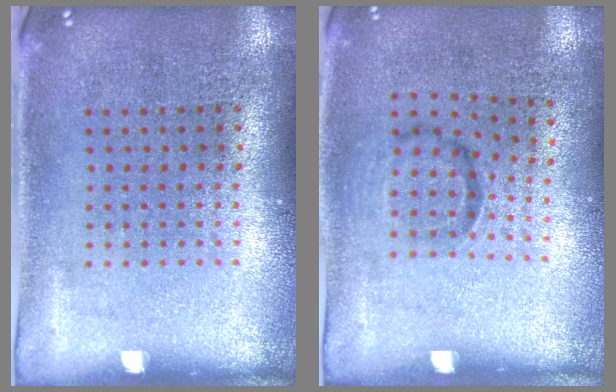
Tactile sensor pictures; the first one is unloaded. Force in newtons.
{"total": 1.0, "press": 0.6, "slide": 0.8}